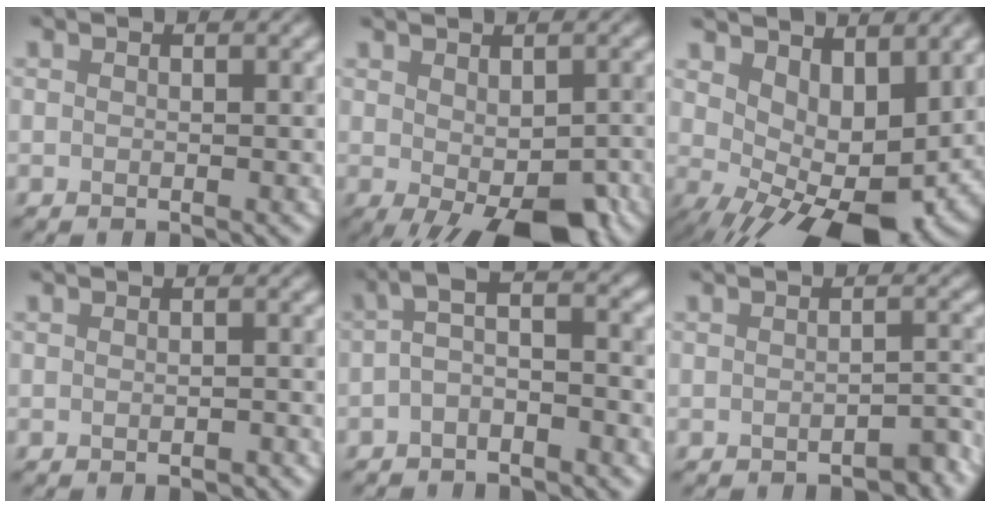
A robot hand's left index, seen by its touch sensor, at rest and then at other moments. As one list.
[{"total": 7.3, "force": [-2.8, 3.1, 6.0], "torque": [-0.097, -0.018, -0.027]}, {"total": 10.0, "force": [1.9, 4.9, 8.5], "torque": [-0.105, -0.010, 0.047]}, {"total": 0.8, "force": [-0.5, 0.1, 0.7], "torque": [-0.011, -0.002, -0.005]}, {"total": 3.4, "force": [-1.0, 1.1, 3.0], "torque": [-0.057, 0.013, -0.028]}, {"total": 2.0, "force": [-1.5, 0.5, 1.2], "torque": [-0.016, 0.006, -0.018]}]